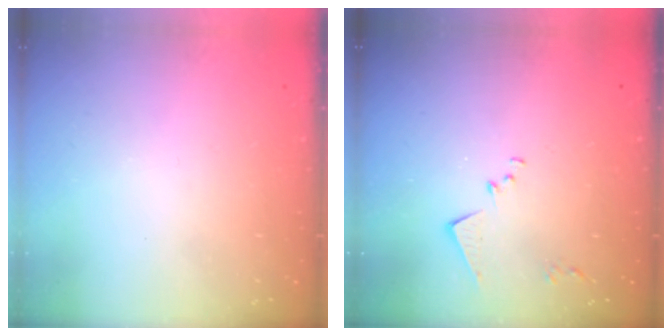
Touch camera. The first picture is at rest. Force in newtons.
{"total": 8.4, "press": 8.4, "slide": 0.6}